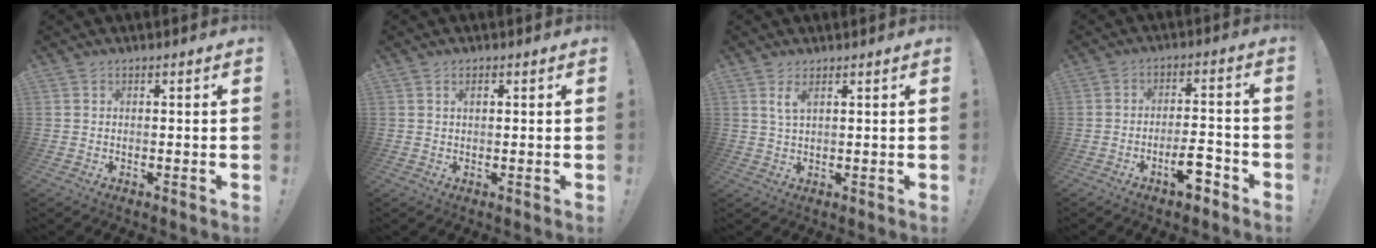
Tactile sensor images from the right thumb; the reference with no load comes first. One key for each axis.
{"total": 1.5, "fx": 0.7, "fy": 0.6, "fz": 1.2, "tx": -0.017, "ty": -0.001, "tz": 0.010}
{"total": 3.4, "fx": 2.0, "fy": 0.8, "fz": 2.6, "tx": -0.039, "ty": -0.008, "tz": 0.032}
{"total": 8.1, "fx": -5.1, "fy": 2.5, "fz": 5.8, "tx": -0.095, "ty": 0.028, "tz": -0.086}